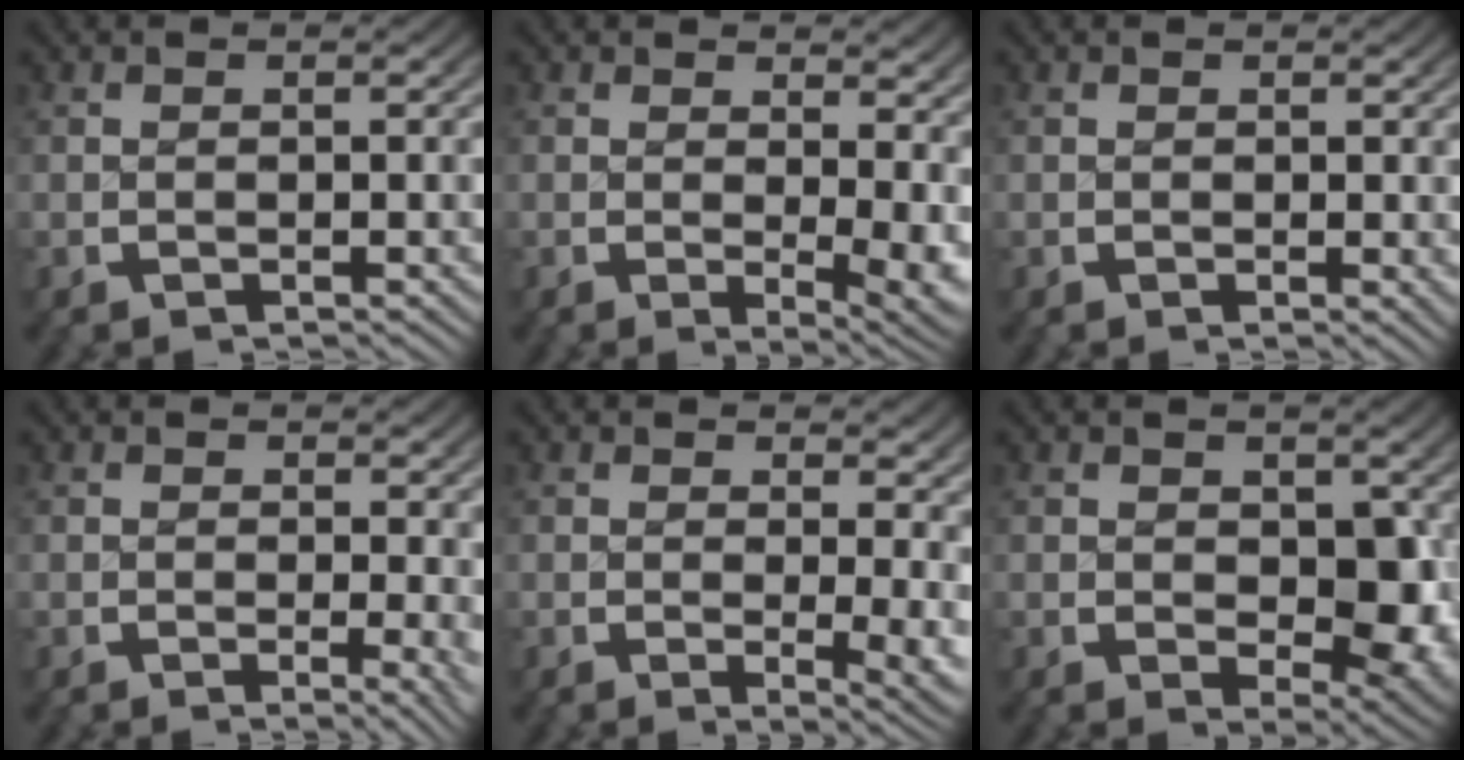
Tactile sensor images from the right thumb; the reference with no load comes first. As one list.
[{"total": 4.9, "force": [0.7, 2.5, 4.1], "torque": [-0.041, -0.018, 0.016]}, {"total": 0.6, "force": [0.2, 0.3, 0.4], "torque": [-0.002, -0.003, 0.005]}, {"total": 2.3, "force": [0.2, 0.9, 2.1], "torque": [-0.013, -0.008, 0.002]}, {"total": 4.0, "force": [0.6, 1.9, 3.5], "torque": [-0.030, -0.014, 0.011]}, {"total": 7.6, "force": [0.7, 5.3, 5.5], "torque": [-0.086, -0.055, 0.038]}]